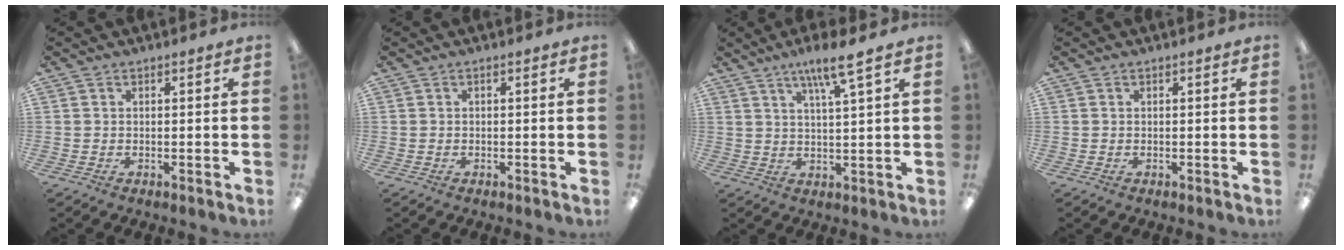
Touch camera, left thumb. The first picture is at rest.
{"total": 0.0}
{"total": 7.4, "force": [5.0, 0.6, 5.5], "torque": [-0.103, -0.016, 0.081]}
{"total": 0.0}